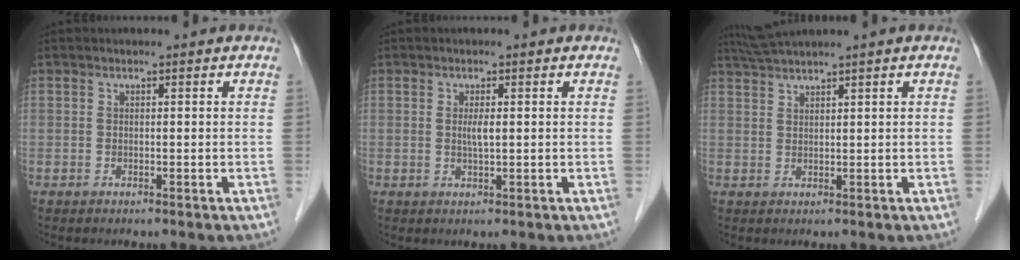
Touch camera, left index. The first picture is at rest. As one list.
[{"total": 1.6, "force": [0.2, 0.2, 1.6], "torque": [-0.034, -0.001, 0.003]}, {"total": 3.4, "force": [2.9, -1.2, 1.3], "torque": [-0.033, 0.013, 0.064]}]